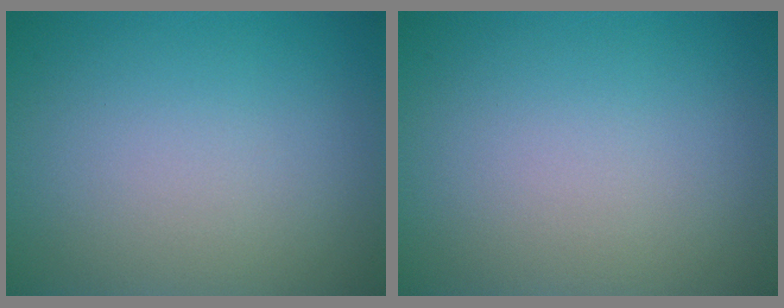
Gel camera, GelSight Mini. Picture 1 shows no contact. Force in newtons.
{"total": 0.0}